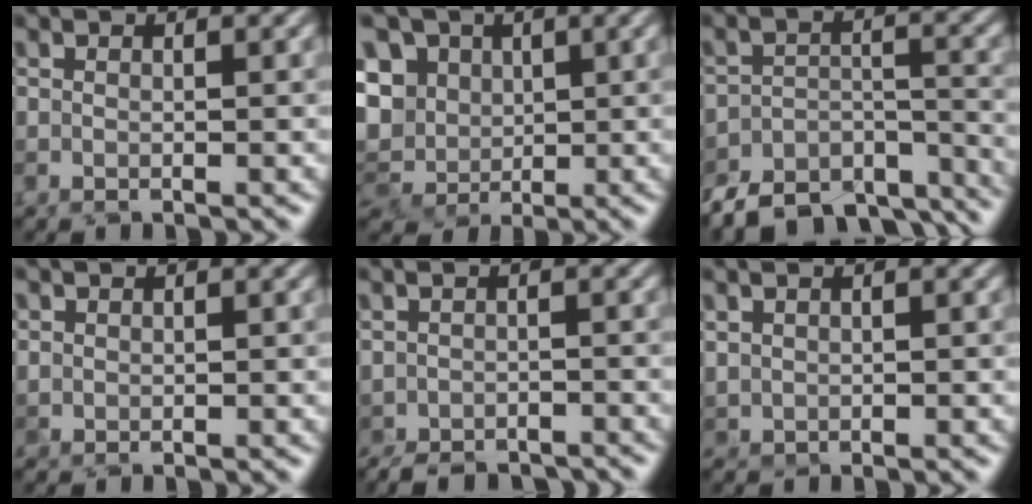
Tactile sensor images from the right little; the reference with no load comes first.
{"total": 9.1, "force": [2.9, 7.5, 4.2], "torque": [-0.076, 0.027, 0.024]}
{"total": 9.0, "force": [-8.0, 3.4, 2.2], "torque": [-0.032, -0.008, -0.105]}
{"total": 0.7, "force": [0.6, 0.3, -0.4], "torque": [0.016, 0.003, 0.012]}
{"total": 2.7, "force": [-2.7, 0.5, 0.3], "torque": [0.005, -0.006, -0.039]}
{"total": 1.1, "force": [0.8, 0.0, -0.7], "torque": [0.017, 0.003, 0.022]}